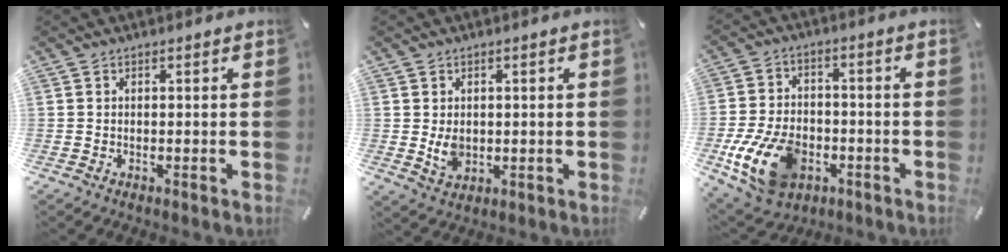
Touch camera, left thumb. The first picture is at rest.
{"total": 4.5, "force": [0.2, 3.6, 2.6], "torque": [-0.046, -0.007, 0.001]}
{"total": 15.1, "force": [-5.5, 10.3, 9.7], "torque": [-0.188, 0.025, -0.094]}